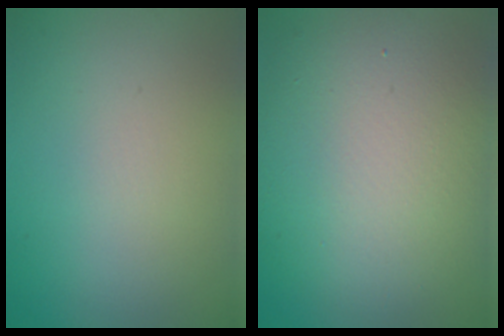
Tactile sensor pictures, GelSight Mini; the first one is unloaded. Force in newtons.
{"total": 12.9, "press": 12.9, "slide": 0.4}